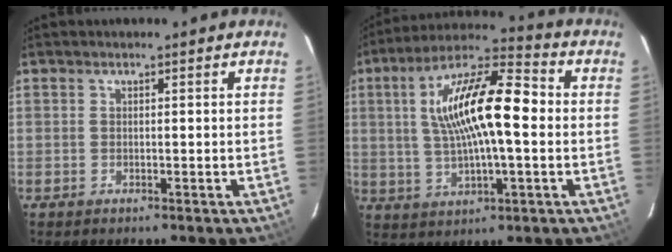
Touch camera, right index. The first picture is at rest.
{"total": 16.7, "force": [1.4, 5.0, 15.9], "torque": [-0.290, 0.020, 0.019]}